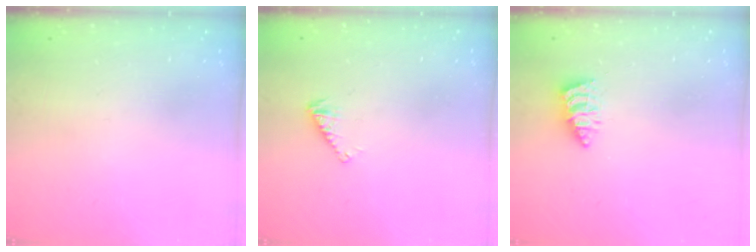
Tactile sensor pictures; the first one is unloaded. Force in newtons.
{"total": 2.5, "press": 2.5, "slide": 0.5}
{"total": 2.5, "press": 2.5, "slide": 0.1}